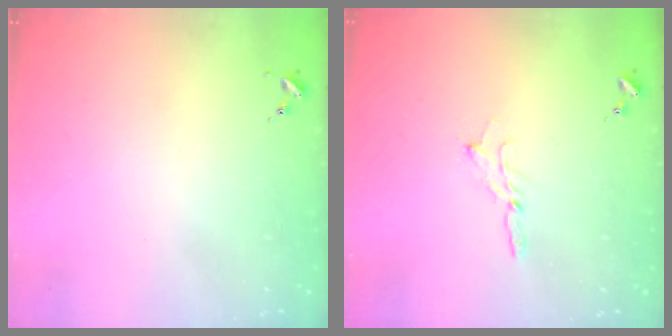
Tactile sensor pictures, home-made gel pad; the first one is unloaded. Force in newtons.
{"total": 2.3, "press": 2.3, "slide": 0.2}